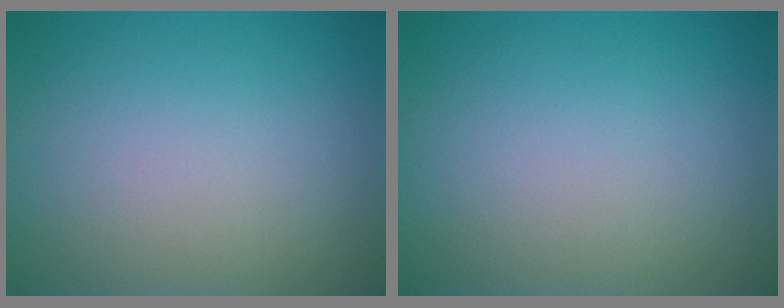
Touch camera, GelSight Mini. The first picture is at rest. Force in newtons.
{"total": 0.0}